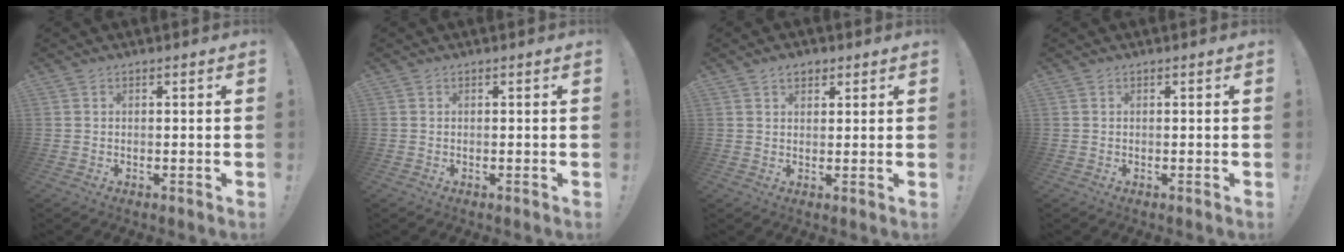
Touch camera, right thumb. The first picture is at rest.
{"total": 0.0}
{"total": 3.2, "force": [1.9, 2.1, 1.4], "torque": [-0.018, -0.005, 0.033]}
{"total": 0.0}